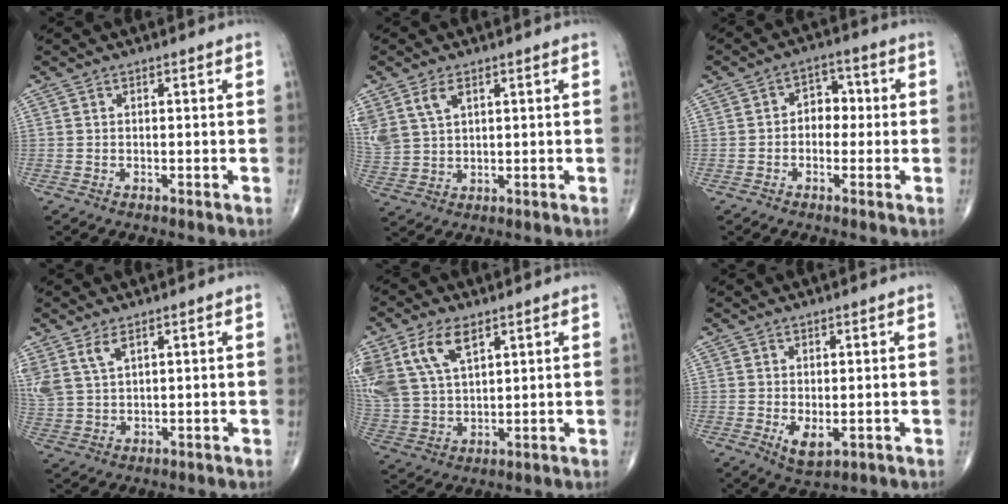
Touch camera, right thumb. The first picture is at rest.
{"total": 7.8, "force": [4.0, 4.6, 4.9], "torque": [-0.107, -0.006, 0.091]}
{"total": 5.1, "force": [-0.1, 3.9, 3.4], "torque": [-0.019, 0.018, -0.012]}
{"total": 6.1, "force": [3.7, 2.8, 4.0], "torque": [-0.090, -0.009, 0.085]}
{"total": 14.9, "force": [7.4, 8.2, 9.9], "torque": [-0.208, -0.016, 0.152]}
{"total": 4.0, "force": [-0.6, 2.0, 3.5], "torque": [-0.054, -0.012, 0.001]}